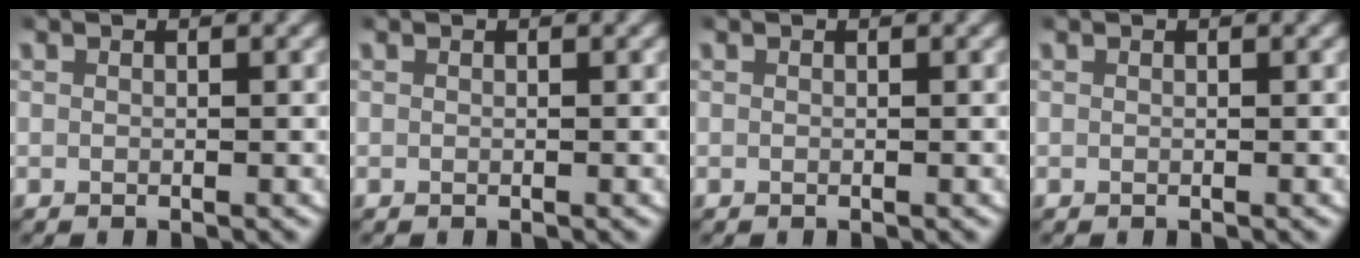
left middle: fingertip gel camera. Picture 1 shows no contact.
{"total": 0.0}
{"total": 0.0}
{"total": 0.0}